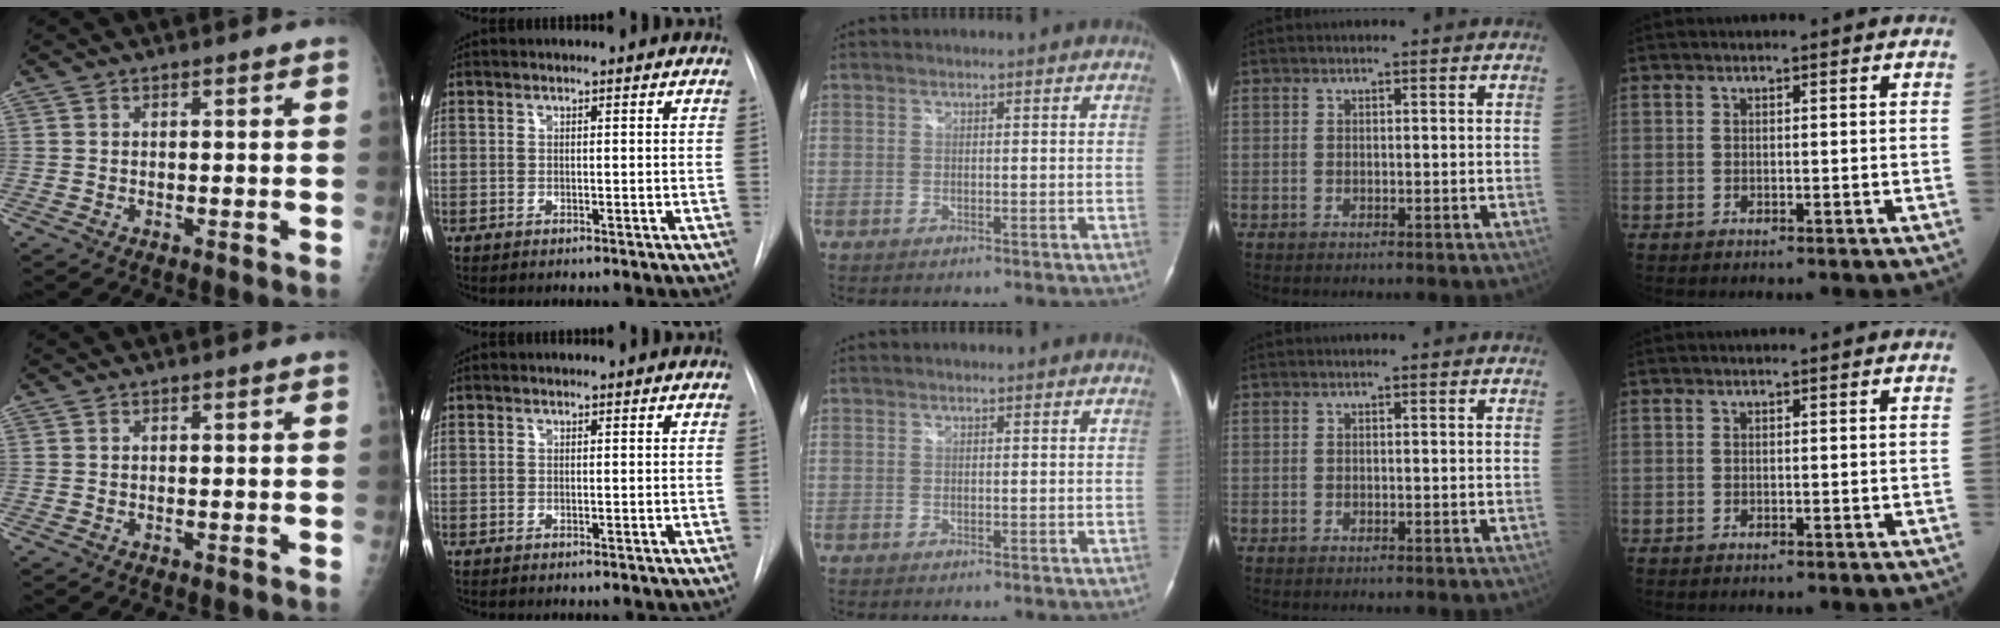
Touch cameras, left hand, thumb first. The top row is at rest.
{}